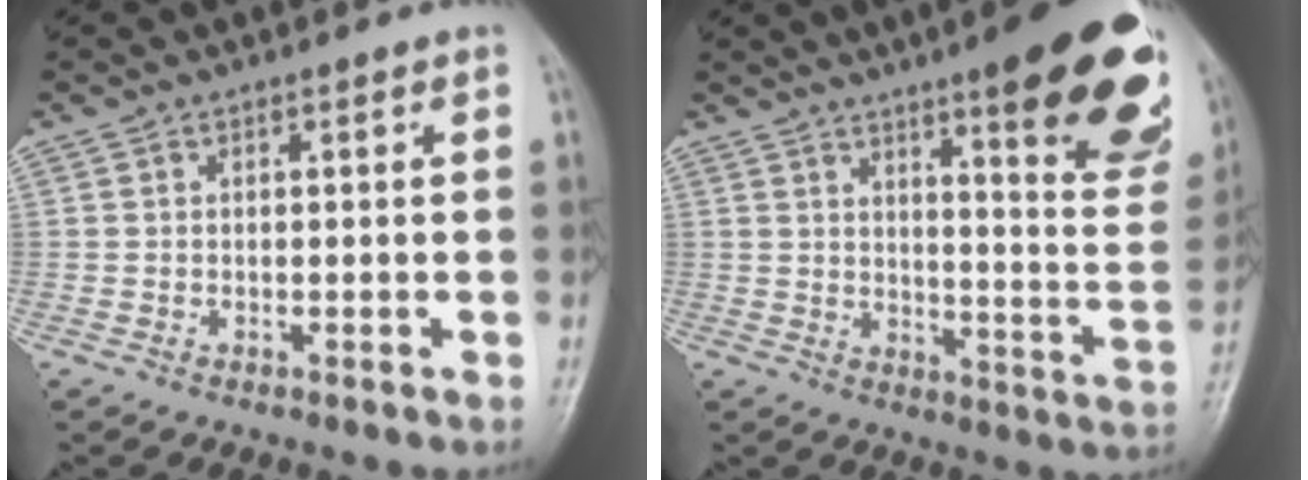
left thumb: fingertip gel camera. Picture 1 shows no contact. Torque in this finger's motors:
{"motor_torque": [2.66, 1.40, 1.79, -0.98, 0.10]}